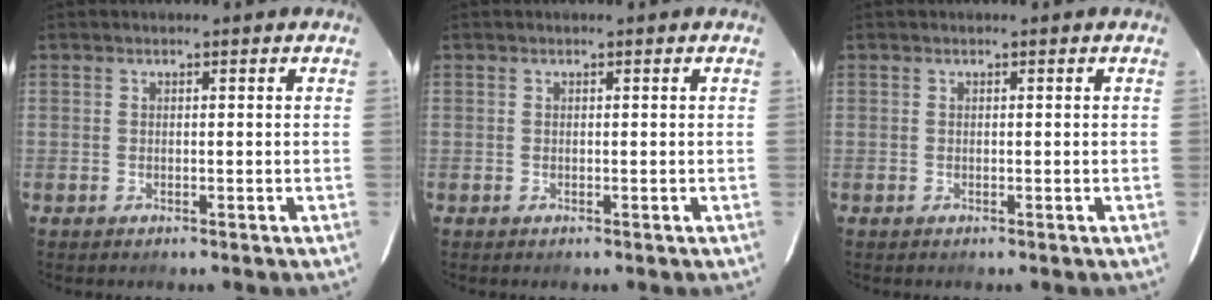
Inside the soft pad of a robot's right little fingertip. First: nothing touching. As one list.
[{"total": 0.0}, {"total": 0.0}]